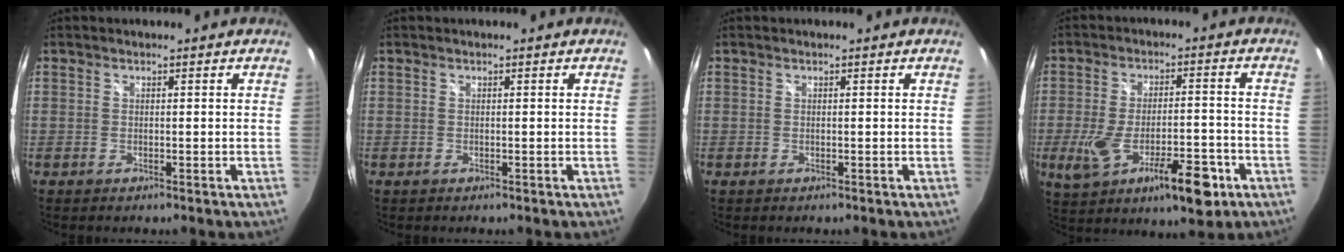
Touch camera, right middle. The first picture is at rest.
{"total": 0.0}
{"total": 0.0}
{"total": 14.6, "force": [-6.0, 5.2, 12.2], "torque": [-0.226, -0.023, -0.088]}